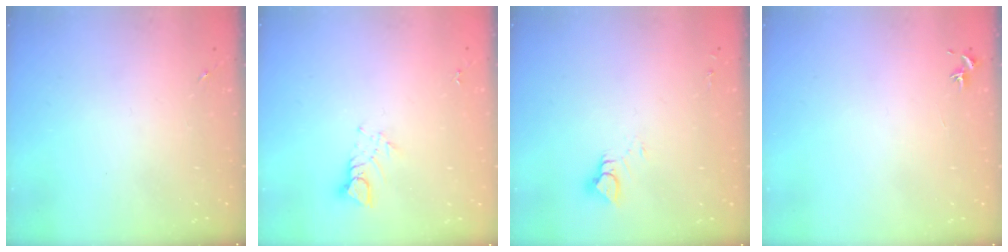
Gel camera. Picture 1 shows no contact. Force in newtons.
{"total": 3.8, "press": 3.7, "slide": 0.3}
{"total": 4.5, "press": 4.5, "slide": 0.2}
{"total": 0.7, "press": 0.7, "slide": 0.3}